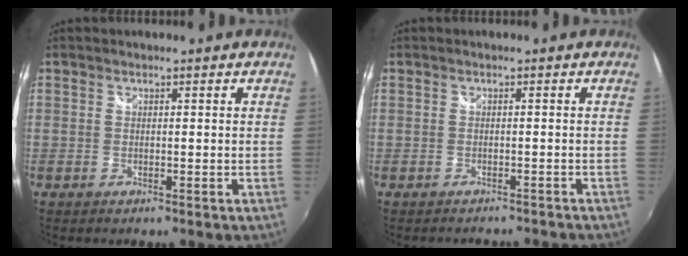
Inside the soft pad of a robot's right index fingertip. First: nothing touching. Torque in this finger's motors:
{"motor_torque": [-0.12, -0.03, -0.06, -0.03]}